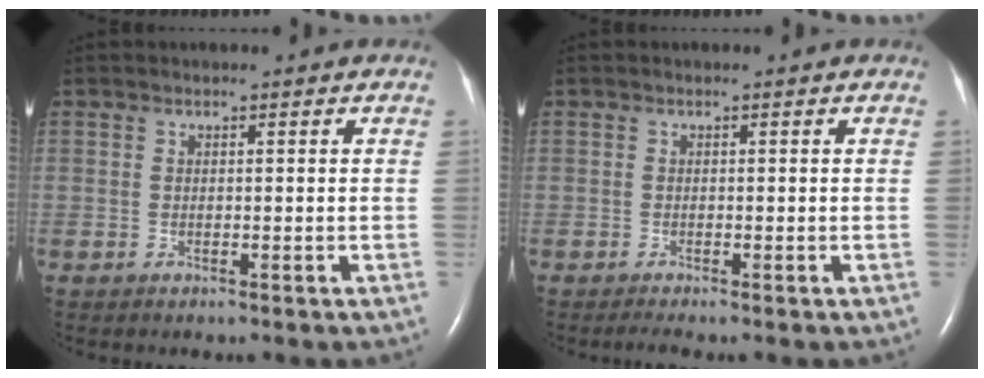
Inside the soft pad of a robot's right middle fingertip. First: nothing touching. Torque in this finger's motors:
{"motor_torque": [0.08, -0.05, 0.01, 0.00]}